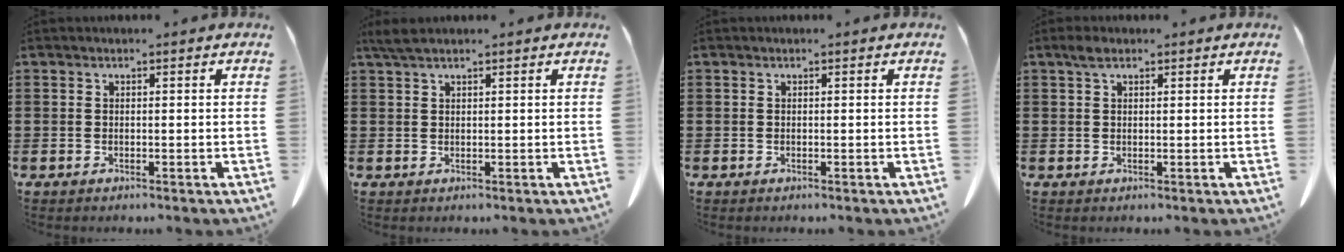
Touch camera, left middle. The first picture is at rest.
{"total": 2.1, "force": [1.5, 0.4, 1.4], "torque": [-0.032, 0.001, 0.028]}
{"total": 0.0}
{"total": 2.3, "force": [1.3, 1.1, 1.5], "torque": [-0.036, 0.007, 0.023]}